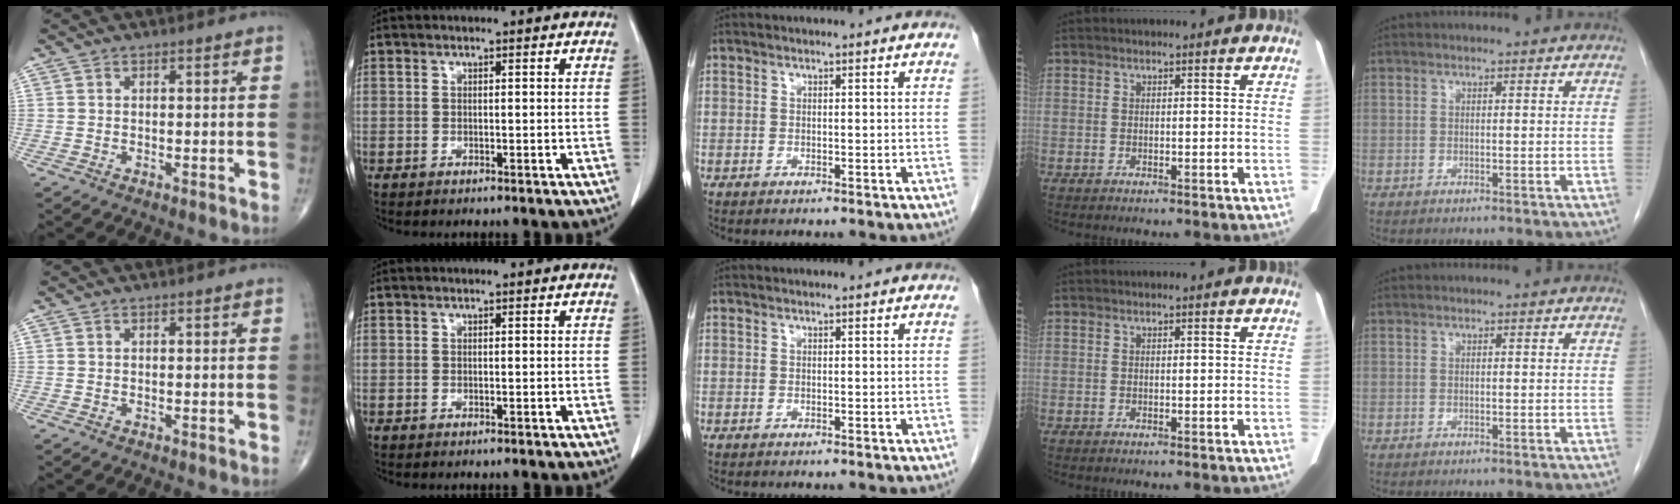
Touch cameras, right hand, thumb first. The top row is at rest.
{}